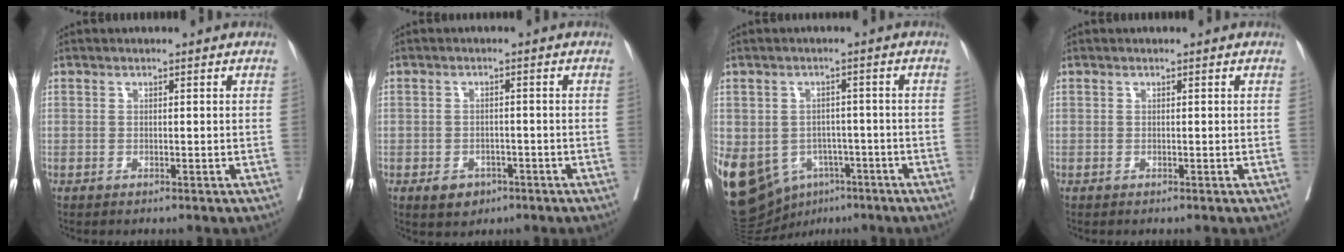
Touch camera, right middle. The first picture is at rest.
{"total": 3.3, "force": [-1.8, 2.4, 1.4], "torque": [-0.015, 0.005, -0.018]}
{"total": 20.7, "force": [-8.8, 15.9, 9.9], "torque": [-0.275, -0.004, -0.116]}
{"total": 0.0}